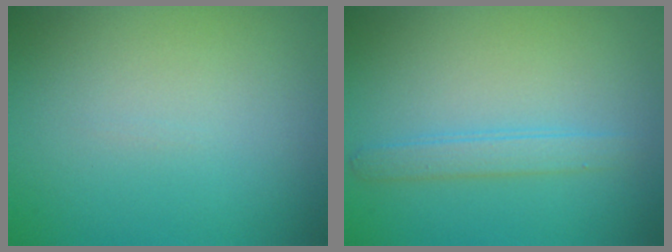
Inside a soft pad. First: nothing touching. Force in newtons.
{"total": 1.8, "press": 1.8, "slide": 0.1}